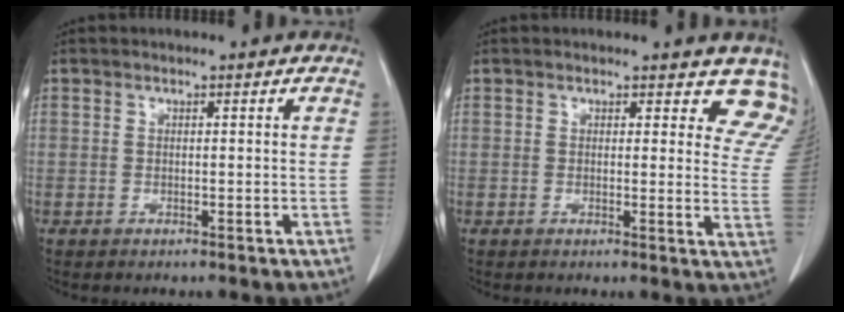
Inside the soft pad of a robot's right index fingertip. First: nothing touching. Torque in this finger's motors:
{"motor_torque": [-0.04, 0.26, 0.13, 0.00]}